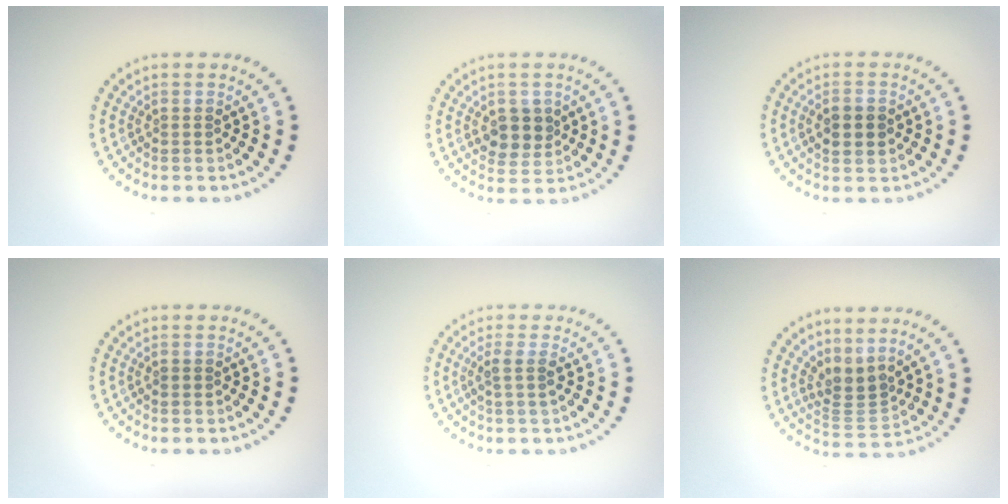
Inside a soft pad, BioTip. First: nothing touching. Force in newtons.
{"total": 2.8, "press": 2.6, "slide": 0.8}
{"total": 3.0, "press": 3.0, "slide": 0.2}
{"total": 0.7, "press": 0.7, "slide": 0.1}
{"total": 1.4, "press": 1.2, "slide": 0.8}
{"total": 2.8, "press": 2.0, "slide": 2.0}